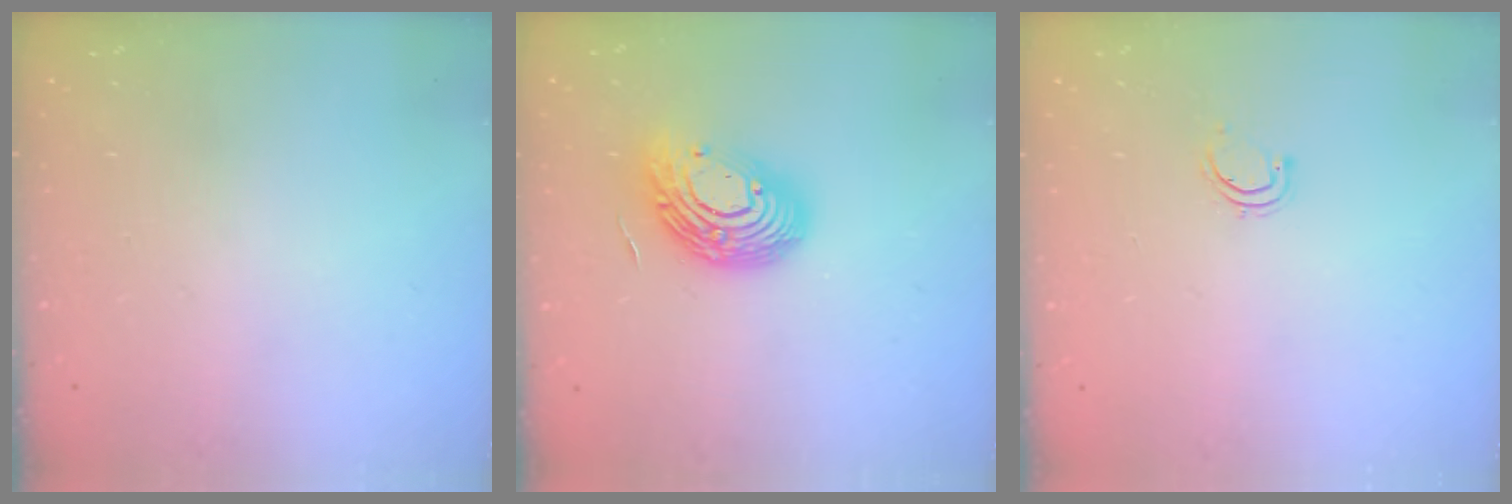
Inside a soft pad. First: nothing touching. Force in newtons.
{"total": 14.5, "press": 14.5, "slide": 1.0}
{"total": 3.8, "press": 3.5, "slide": 1.6}